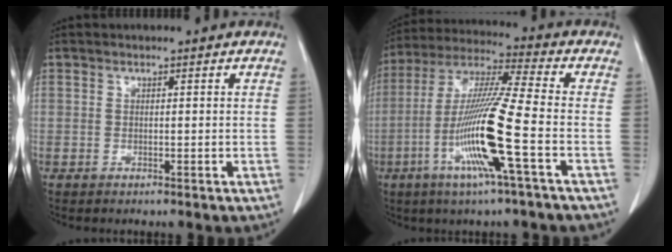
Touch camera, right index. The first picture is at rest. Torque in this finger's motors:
{"motor_torque": [2.09, -0.05, 1.05, 0.17]}